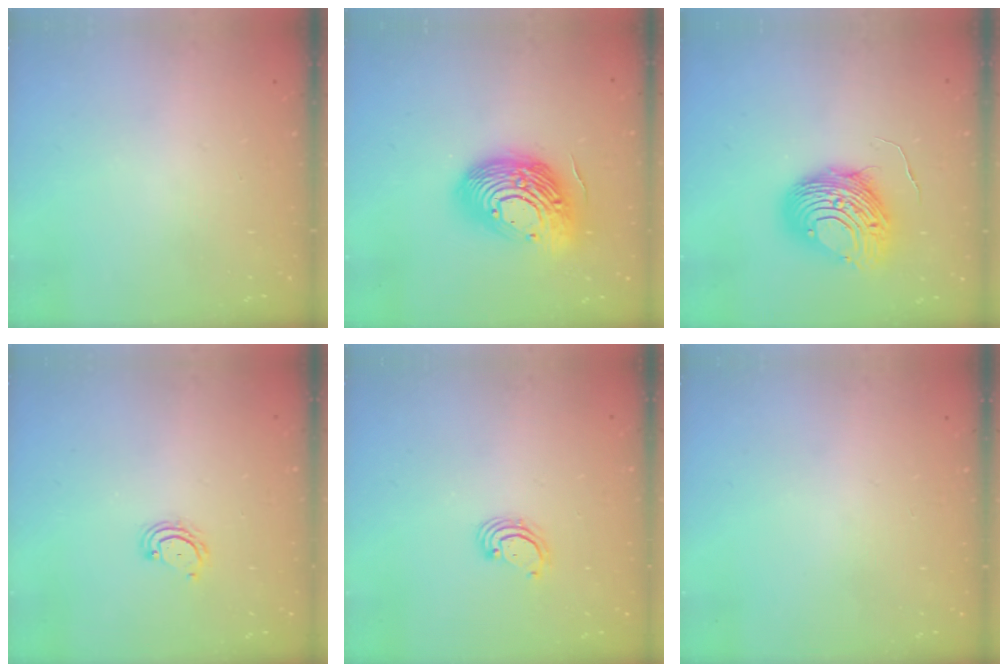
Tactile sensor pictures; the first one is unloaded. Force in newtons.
{"total": 20.9, "press": 20.8, "slide": 1.8}
{"total": 12.1, "press": 12.1, "slide": 1.2}
{"total": 4.1, "press": 4.1, "slide": 0.6}
{"total": 2.8, "press": 2.8, "slide": 0.3}
{"total": 0.0}